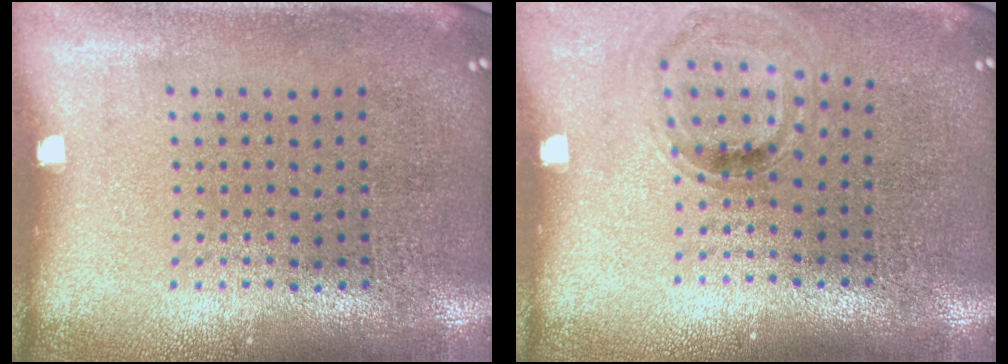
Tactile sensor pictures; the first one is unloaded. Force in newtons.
{"total": 0.9, "press": 0.9, "slide": 0.2}